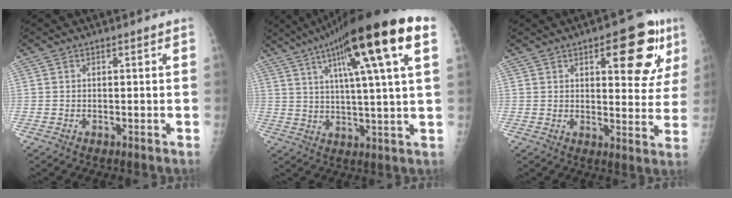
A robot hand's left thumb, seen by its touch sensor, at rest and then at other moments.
{"total": 21.0, "force": [9.5, 2.6, 18.6], "torque": [-0.293, 0.005, 0.143]}
{"total": 13.9, "force": [6.2, 5.3, 11.3], "torque": [-0.099, -0.018, 0.074]}